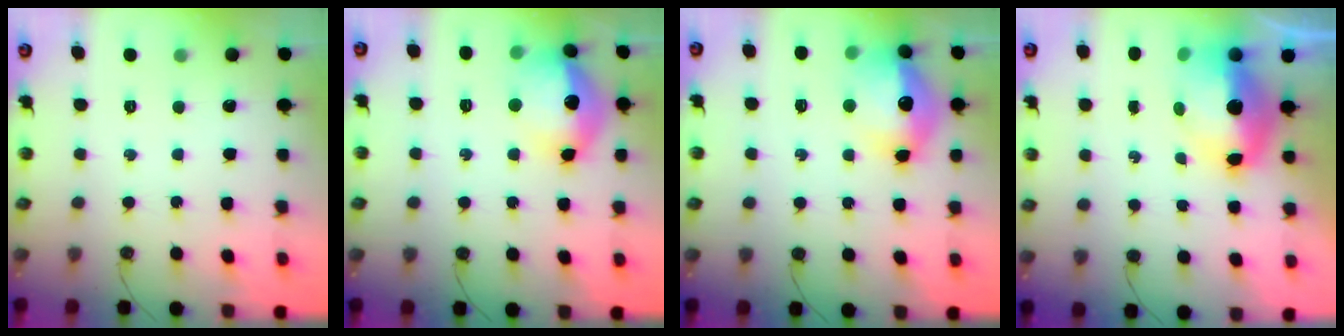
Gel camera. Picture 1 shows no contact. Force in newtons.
{"total": 16.7, "press": 16.7, "slide": 1.5}
{"total": 15.2, "press": 15.1, "slide": 1.6}
{"total": 12.8, "press": 12.8, "slide": 1.2}